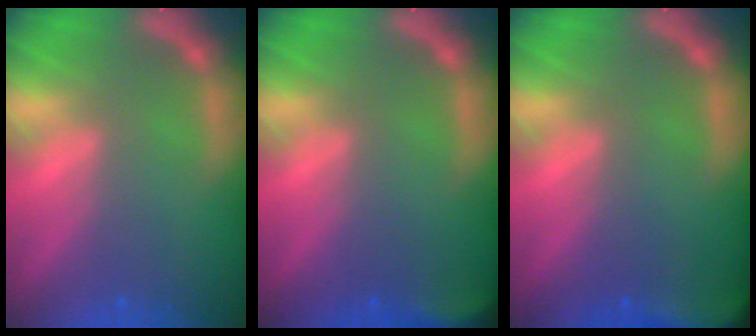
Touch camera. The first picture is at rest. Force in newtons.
{"total": 3.5}
{"total": 7.0}